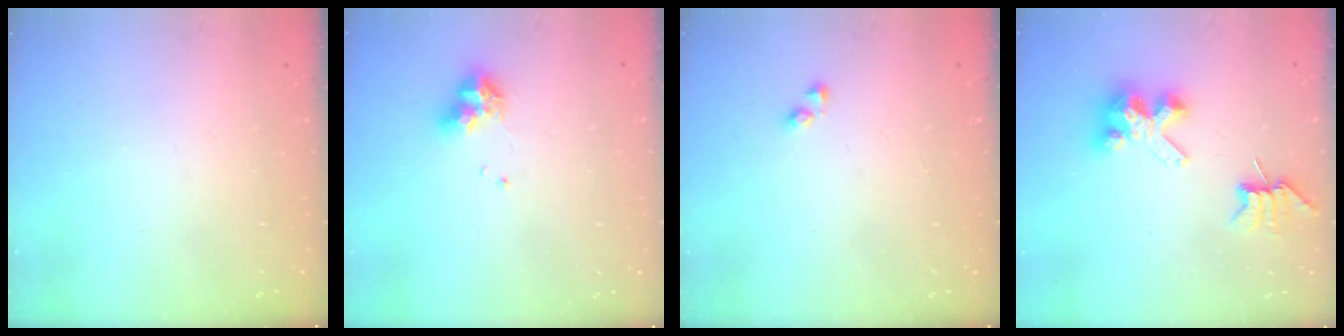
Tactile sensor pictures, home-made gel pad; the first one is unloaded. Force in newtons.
{"total": 7.6, "press": 7.5, "slide": 0.8}
{"total": 1.8, "press": 1.8, "slide": 0.2}
{"total": 6.6, "press": 6.6, "slide": 0.5}